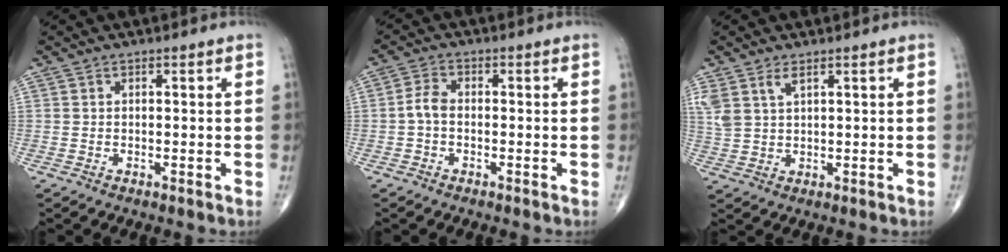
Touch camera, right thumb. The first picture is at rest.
{"total": 3.1, "force": [-0.7, 1.9, 2.4], "torque": [-0.048, 0.010, -0.021]}
{"total": 4.7, "force": [2.8, 2.1, 3.2], "torque": [-0.072, -0.004, 0.064]}